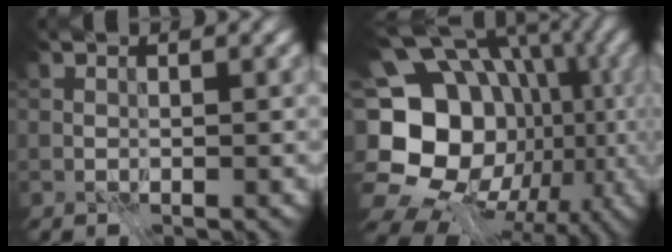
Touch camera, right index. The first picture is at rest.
{"total": 20.0, "force": [-2.8, 17.0, 10.2], "torque": [-0.174, 0.016, -0.059]}